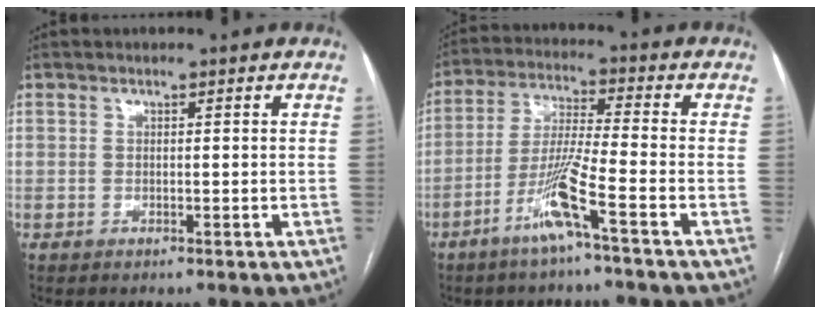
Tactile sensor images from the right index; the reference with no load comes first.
{"total": 8.8, "force": [-4.8, -1.0, 7.3], "torque": [-0.148, -0.008, -0.098]}